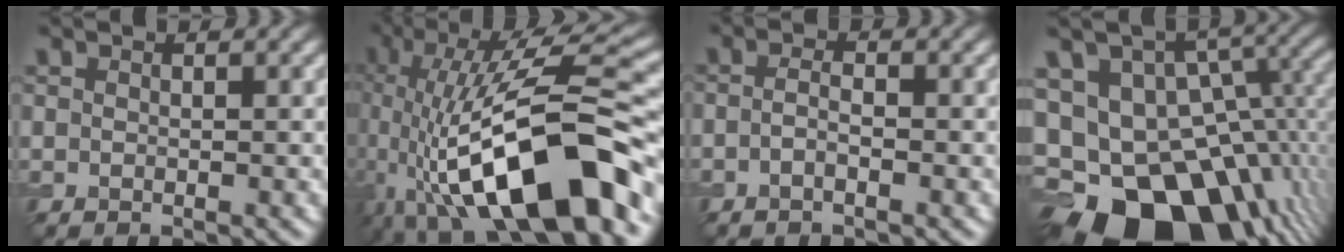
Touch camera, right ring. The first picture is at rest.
{"total": 15.3, "force": [-5.4, 4.9, 13.4], "torque": [-0.217, 0.017, -0.096]}
{"total": 1.4, "force": [-0.7, 0.4, 1.2], "torque": [-0.010, -0.010, -0.022]}
{"total": 17.8, "force": [-6.2, 11.6, 12.0], "torque": [-0.188, -0.022, -0.081]}